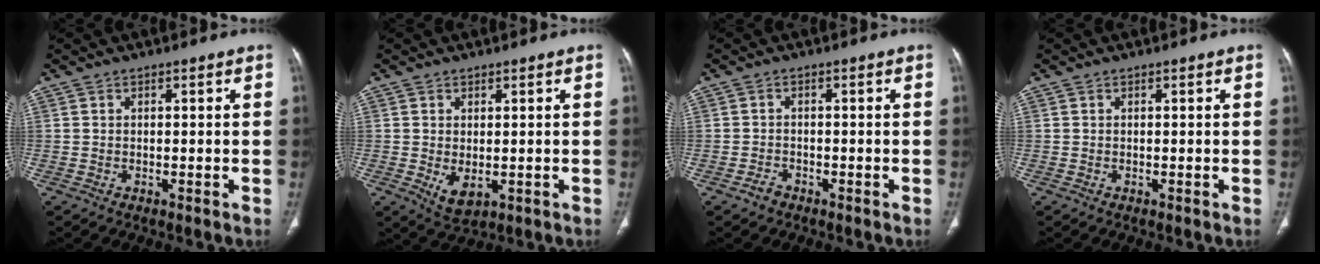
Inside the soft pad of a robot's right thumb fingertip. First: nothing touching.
{"total": 4.1, "force": [-0.6, 2.3, 3.3], "torque": [-0.052, -0.010, 0.007]}
{"total": 1.8, "force": [-1.3, 1.1, 0.5], "torque": [-0.012, 0.008, -0.022]}
{"total": 0.0}